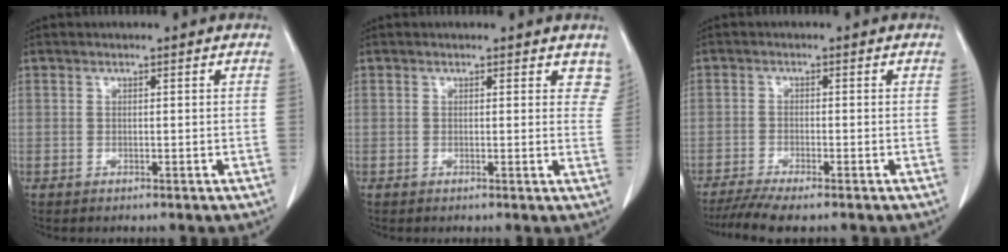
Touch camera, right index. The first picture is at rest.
{"total": 4.3, "force": [3.6, 1.9, 1.4], "torque": [0.005, -0.008, 0.021]}
{"total": 6.0, "force": [-4.8, 0.3, 3.6], "torque": [-0.058, -0.013, -0.082]}